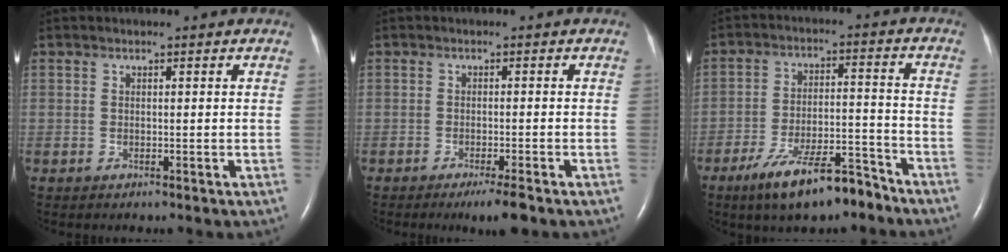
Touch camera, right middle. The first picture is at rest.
{"total": 3.5, "force": [-2.4, 0.0, 2.6], "torque": [-0.041, -0.010, -0.037]}
{"total": 11.4, "force": [-8.4, 2.9, 7.2], "torque": [-0.126, -0.003, -0.142]}